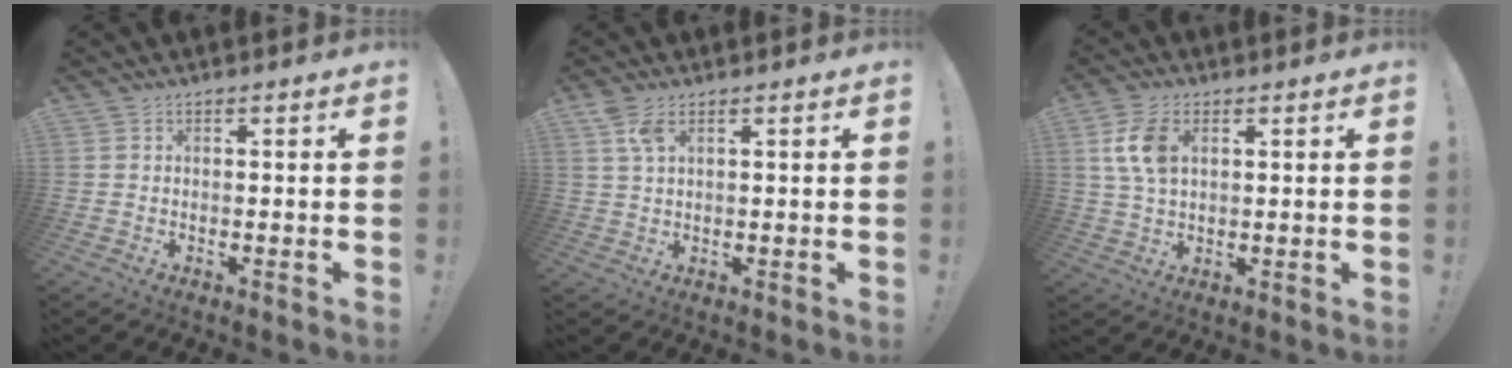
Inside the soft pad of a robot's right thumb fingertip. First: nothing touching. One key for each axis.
{"total": 4.6, "fx": 2.3, "fy": 1.9, "fz": 3.5, "tx": -0.069, "ty": -0.001, "tz": 0.042}
{"total": 8.8, "fx": 2.7, "fy": 5.2, "fz": 6.6, "tx": -0.135, "ty": 0.000, "tz": 0.049}